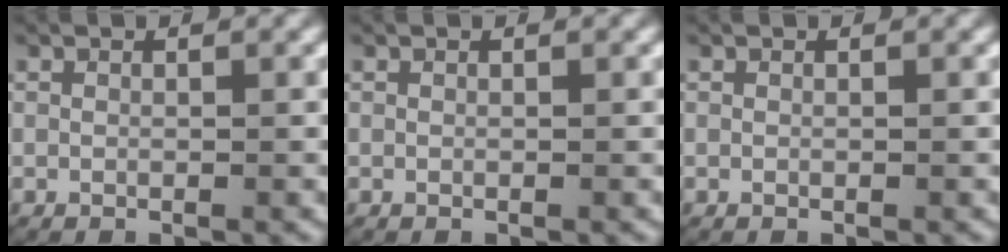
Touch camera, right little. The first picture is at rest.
{"total": 0.0}
{"total": 0.0}